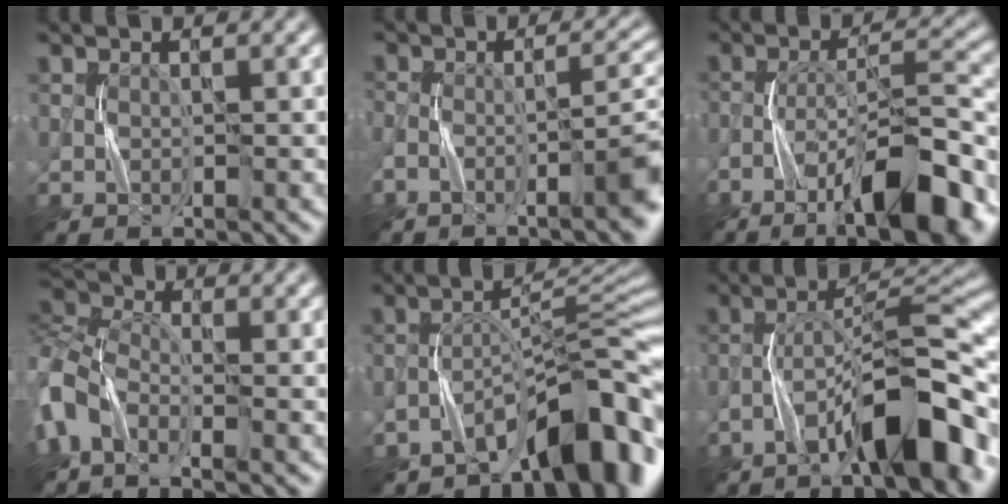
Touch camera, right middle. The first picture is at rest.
{"total": 5.6, "force": [-3.3, 1.3, 4.4], "torque": [-0.057, 0.005, -0.062]}
{"total": 10.0, "force": [-6.1, 2.4, 7.6], "torque": [-0.120, 0.015, -0.097]}
{"total": 6.6, "force": [-3.2, 3.7, 4.4], "torque": [-0.101, -0.007, -0.081]}
{"total": 9.9, "force": [-7.0, 3.1, 6.3], "torque": [-0.071, 0.017, -0.121]}
{"total": 9.1, "force": [-5.2, 2.0, 7.1], "torque": [-0.107, 0.023, -0.084]}